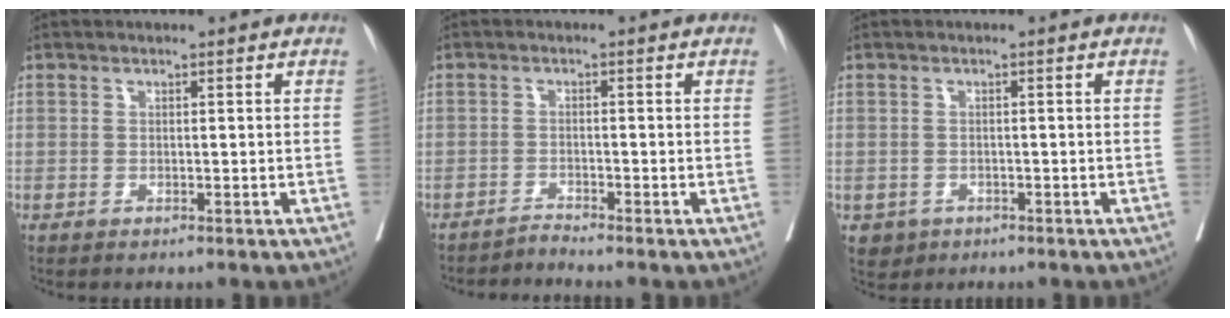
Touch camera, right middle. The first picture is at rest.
{"total": 1.8, "force": [-1.6, -0.8, -0.5], "torque": [0.012, -0.009, -0.028]}
{"total": 2.3, "force": [-1.2, 2.0, 0.4], "torque": [-0.002, 0.005, -0.014]}